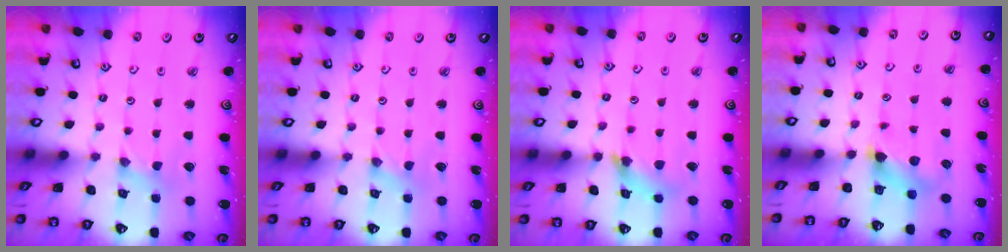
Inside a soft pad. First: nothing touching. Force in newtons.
{"total": 0.0}
{"total": 7.1, "press": 7.1, "slide": 0.7}
{"total": 7.3, "press": 7.2, "slide": 0.6}